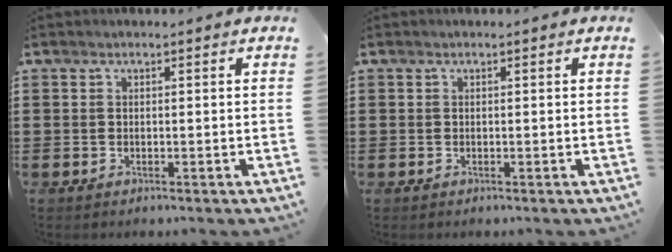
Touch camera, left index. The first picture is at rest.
{"total": 0.0}